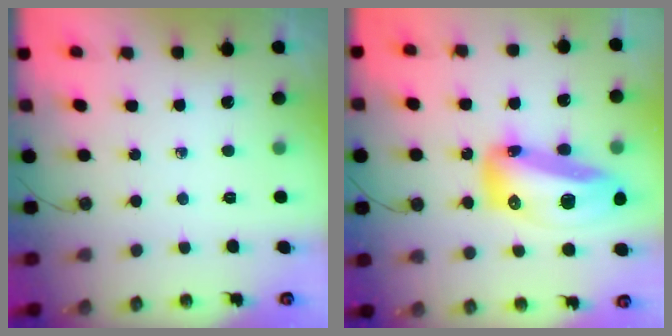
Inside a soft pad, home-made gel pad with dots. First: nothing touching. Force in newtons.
{"total": 22.7, "press": 21.2, "slide": 8.1}